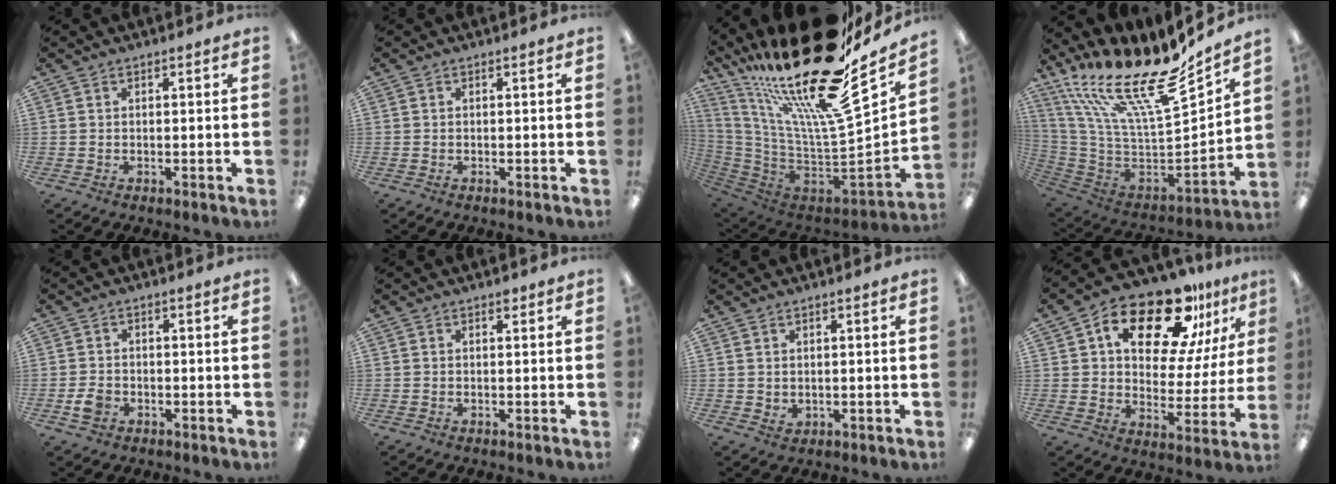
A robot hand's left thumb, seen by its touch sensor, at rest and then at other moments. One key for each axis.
{"total": 0.0}
{"total": 28.4, "fx": 17.6, "fy": 8.6, "fz": 20.6, "tx": -0.306, "ty": -0.172, "tz": 0.310}
{"total": 23.4, "fx": 15.6, "fy": 6.9, "fz": 16.0, "tx": -0.281, "ty": -0.122, "tz": 0.267}
{"total": 3.0, "fx": -1.1, "fy": 2.4, "fz": 1.5, "tx": -0.023, "ty": 0.006, "tz": -0.019}
{"total": 0.9, "fx": 0.6, "fy": 0.5, "fz": 0.4, "tx": -0.001, "ty": -0.002, "tz": 0.009}
{"total": 1.6, "fx": 1.2, "fy": 0.9, "fz": 0.4, "tx": -0.001, "ty": -0.003, "tz": 0.021}
{"total": 20.6, "fx": 13.0, "fy": 9.6, "fz": 12.7, "tx": -0.207, "ty": -0.063, "tz": 0.218}